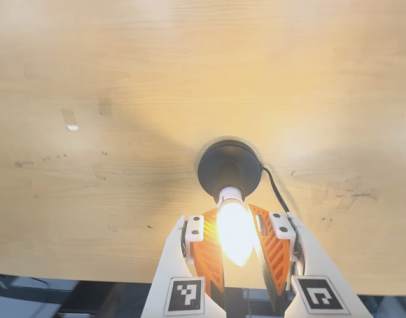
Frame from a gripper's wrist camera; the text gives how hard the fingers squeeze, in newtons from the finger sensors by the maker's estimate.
{"total": 15.0, "left": 14.6, "right": 15.5}